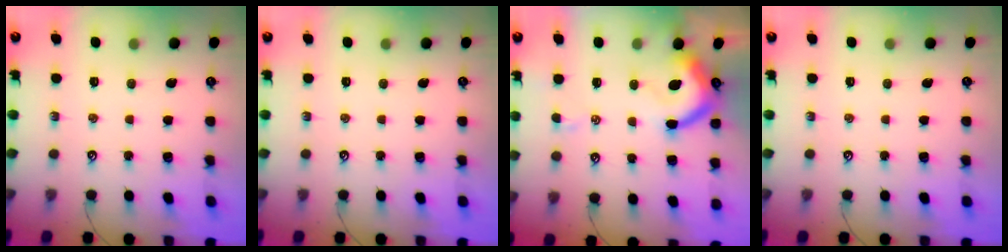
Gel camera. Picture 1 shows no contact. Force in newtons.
{"total": 0.0}
{"total": 8.9, "press": 8.7, "slide": 1.6}
{"total": 0.0}